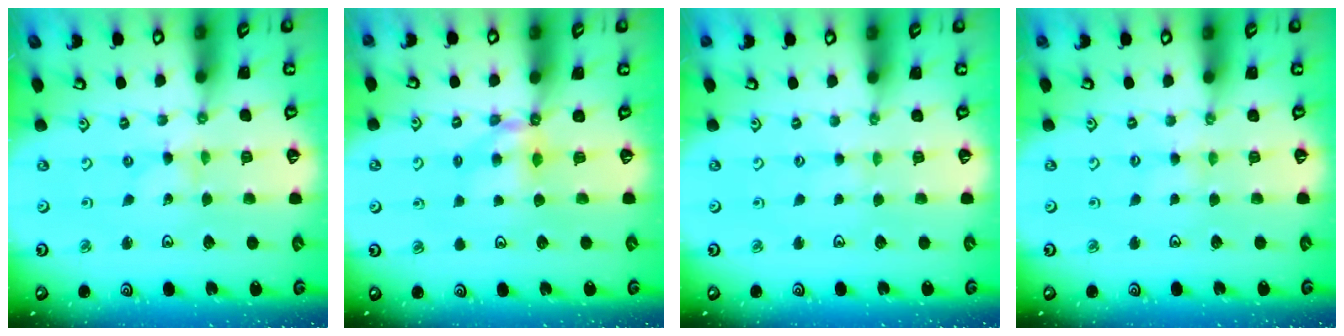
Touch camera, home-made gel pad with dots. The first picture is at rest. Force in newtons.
{"total": 6.4, "press": 6.3, "slide": 0.5}
{"total": 0.9, "press": 0.9, "slide": 0.2}
{"total": 1.8, "press": 1.7, "slide": 0.3}